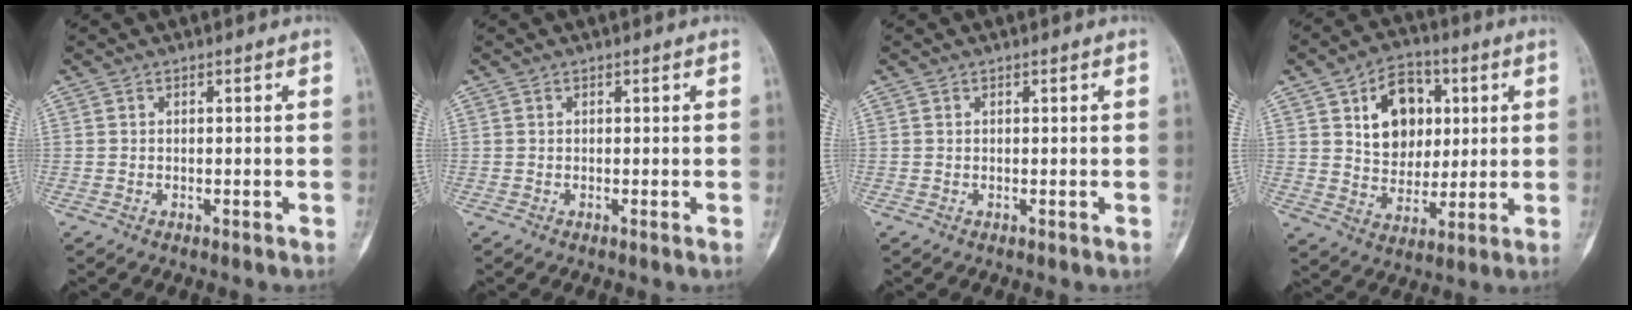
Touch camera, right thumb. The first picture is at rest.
{"total": 0.0}
{"total": 0.0}
{"total": 13.1, "force": [3.7, 9.9, 7.8], "torque": [-0.074, -0.007, 0.063]}